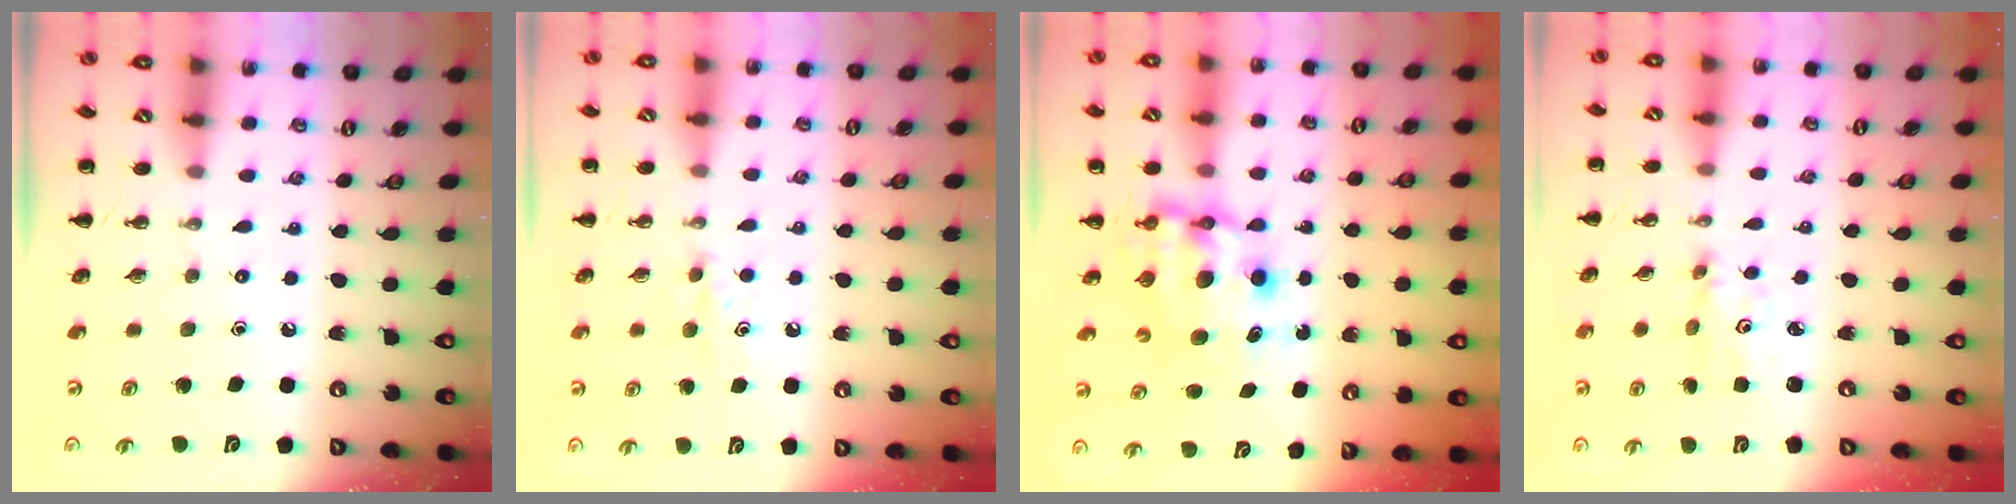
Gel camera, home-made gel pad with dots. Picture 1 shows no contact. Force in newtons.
{"total": 4.5, "press": 4.3, "slide": 1.5}
{"total": 8.1, "press": 7.9, "slide": 2.0}
{"total": 2.7, "press": 2.7, "slide": 0.3}